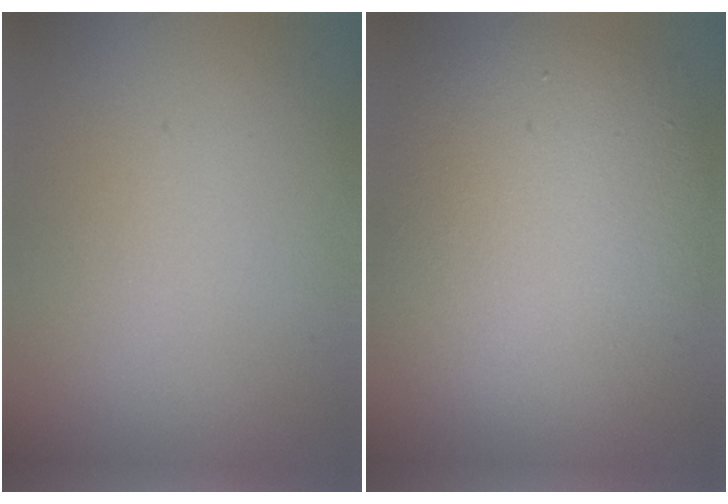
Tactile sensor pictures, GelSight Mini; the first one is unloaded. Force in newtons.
{"total": 10.2, "press": 10.1, "slide": 0.9}